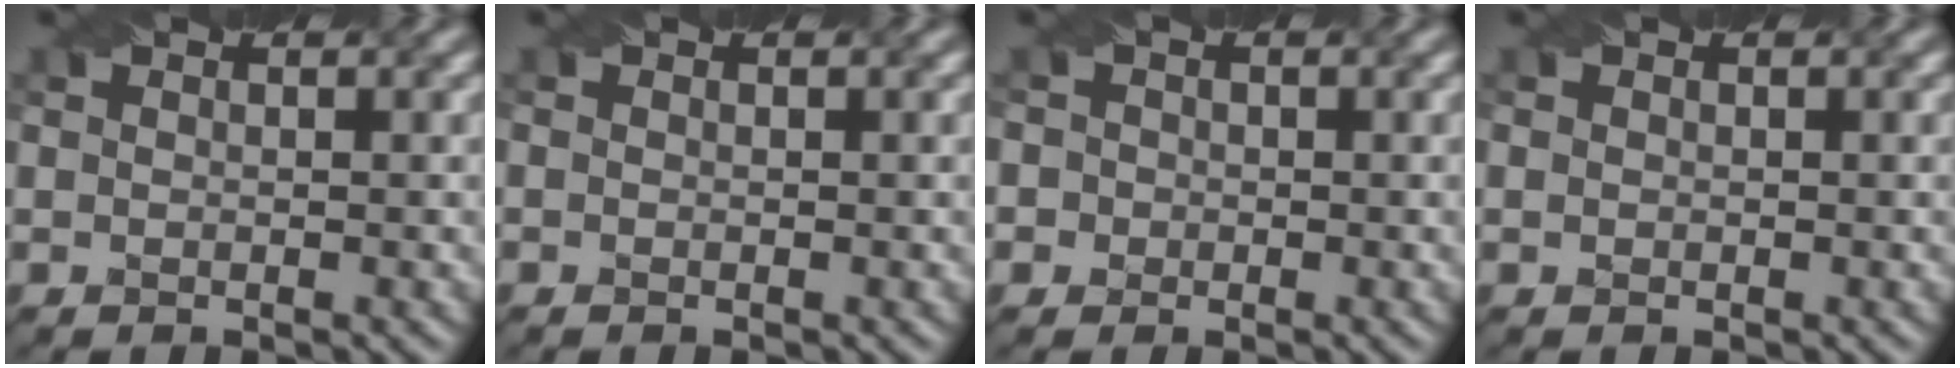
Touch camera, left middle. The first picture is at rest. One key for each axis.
{"total": 0.0}
{"total": 1.5, "fx": -0.2, "fy": 1.5, "fz": 0.1, "tx": 0.019, "ty": 0.008, "tz": -0.007}
{"total": 0.0}